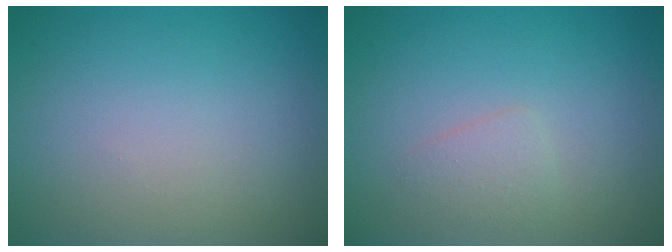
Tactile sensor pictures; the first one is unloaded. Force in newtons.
{"total": 1.2, "press": 1.2, "slide": 0.0}